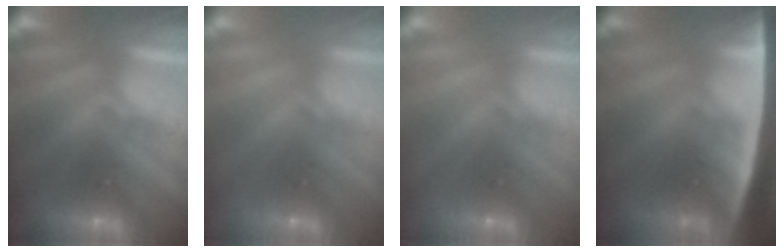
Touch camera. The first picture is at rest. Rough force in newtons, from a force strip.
{"total": 2.9}
{"total": 2.9}
{"total": 7.6}